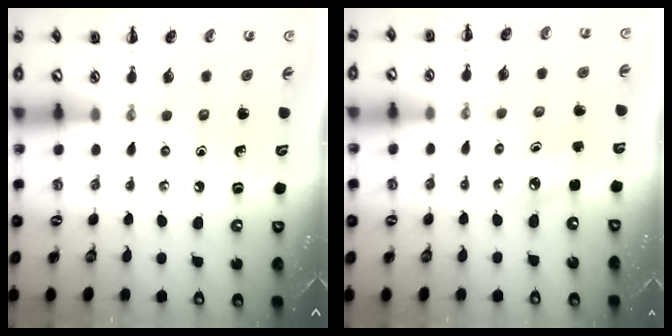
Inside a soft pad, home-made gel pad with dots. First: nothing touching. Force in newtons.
{"total": 5.0, "press": 4.8, "slide": 1.1}